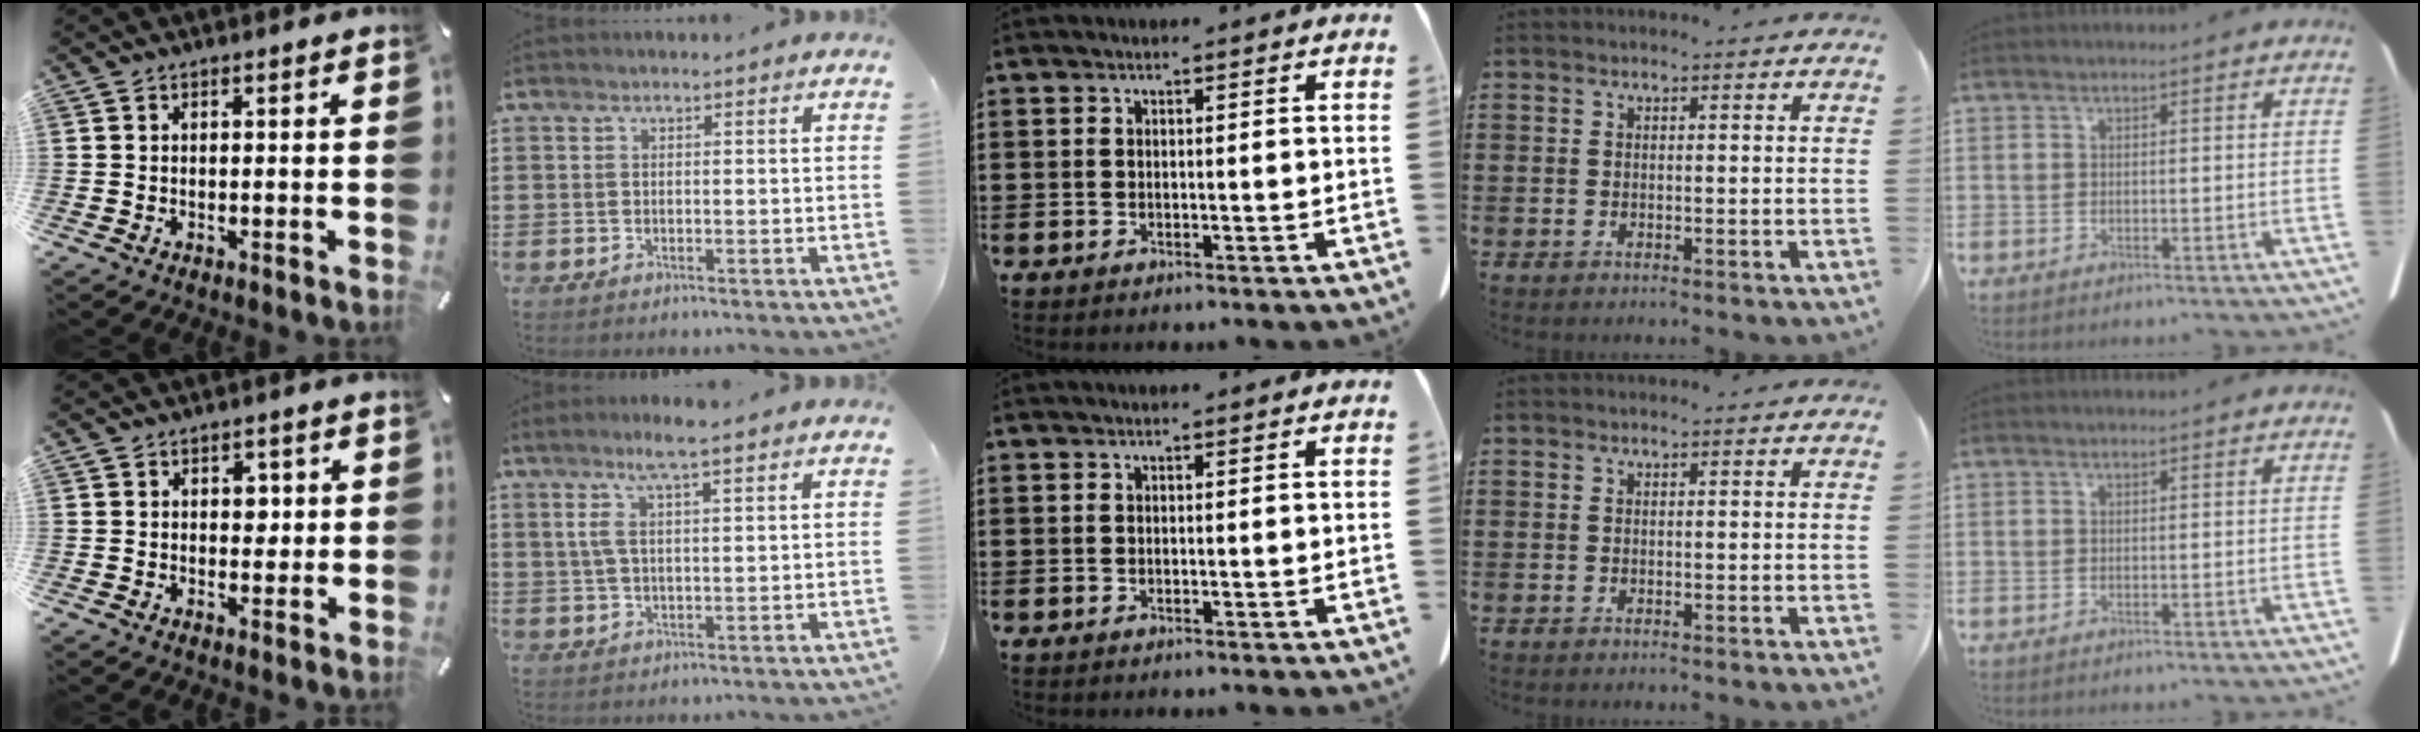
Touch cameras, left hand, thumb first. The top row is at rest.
{"thumb": {"total": 3.1, "force": [0.6, 2.4, 1.9], "torque": [-0.008, -0.005, 0.000]}, "index": {"total": 5.7, "force": [3.0, 0.6, 4.8], "torque": [-0.101, 0.003, 0.051]}}